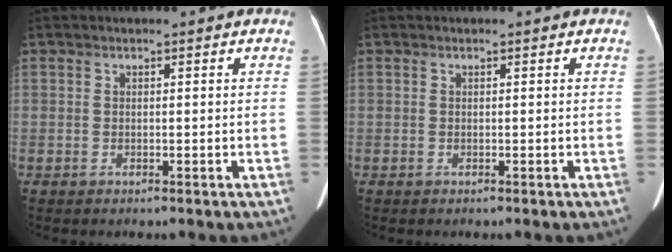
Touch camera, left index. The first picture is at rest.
{"total": 0.0}